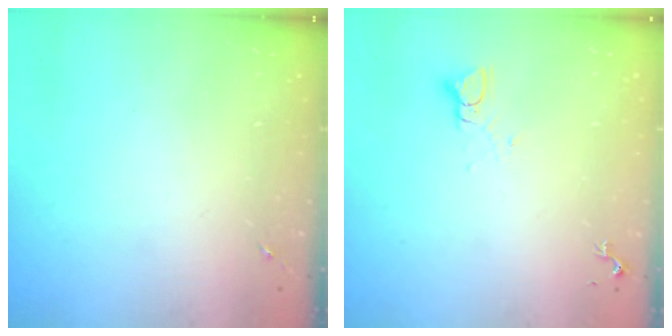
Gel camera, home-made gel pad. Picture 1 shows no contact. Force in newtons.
{"total": 3.0, "press": 3.0, "slide": 0.2}